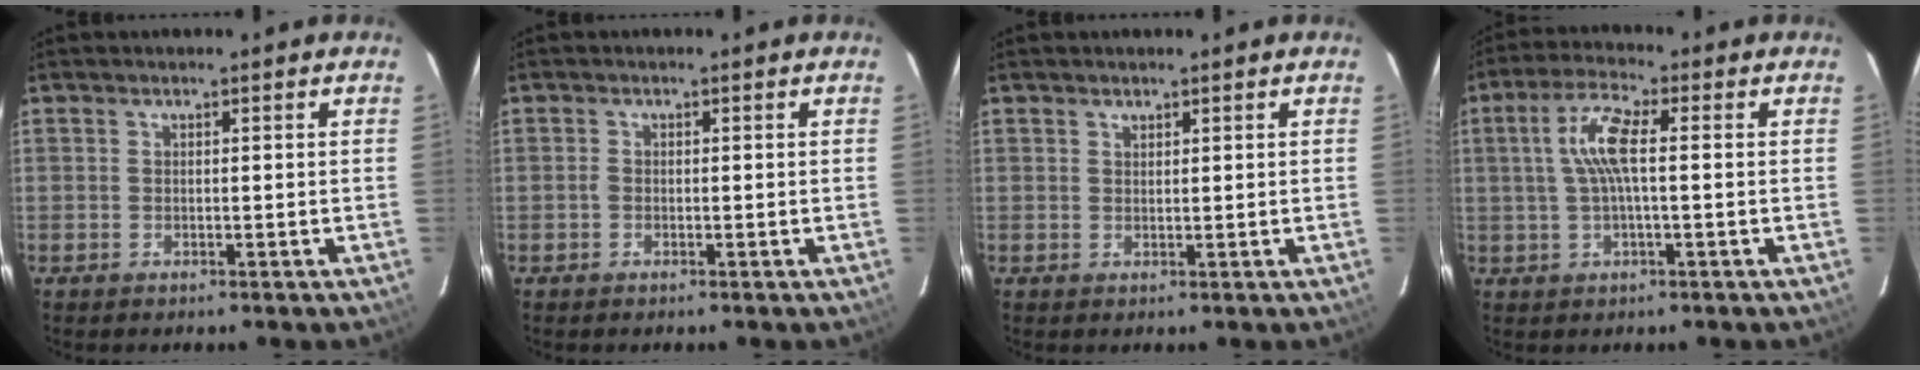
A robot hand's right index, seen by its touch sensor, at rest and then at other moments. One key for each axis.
{"total": 0.7, "fx": -0.3, "fy": 0.6, "fz": 0.4, "tx": -0.006, "ty": 0.002, "tz": -0.007}
{"total": 0.9, "fx": 0.7, "fy": 0.5, "fz": 0.1, "tx": -0.001, "ty": 0.002, "tz": 0.013}
{"total": 7.3, "fx": 0.6, "fy": 1.6, "fz": 7.1, "tx": -0.142, "ty": 0.011, "tz": 0.014}